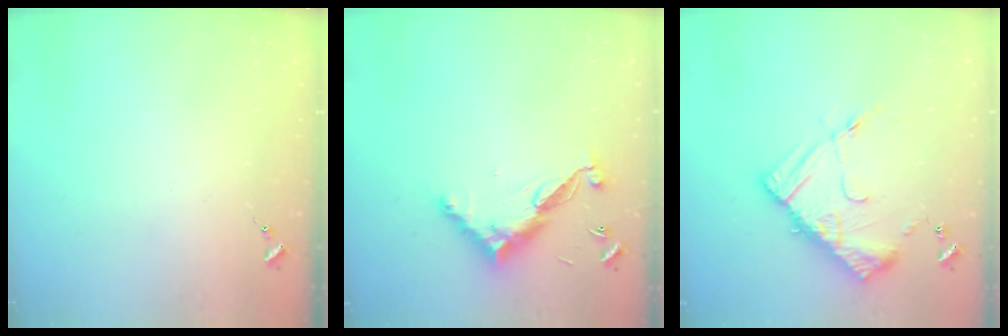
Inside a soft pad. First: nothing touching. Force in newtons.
{"total": 12.8, "press": 12.8, "slide": 0.4}
{"total": 14.5, "press": 14.5, "slide": 1.3}